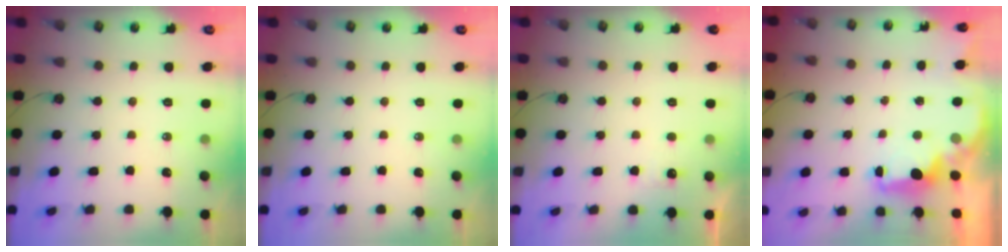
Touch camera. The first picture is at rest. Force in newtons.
{"total": 0.0}
{"total": 2.1, "press": 1.9, "slide": 0.9}
{"total": 2.4, "press": 2.2, "slide": 0.7}